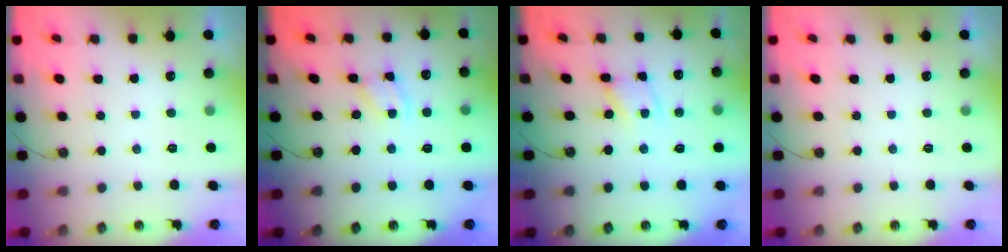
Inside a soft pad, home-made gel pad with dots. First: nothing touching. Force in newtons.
{"total": 2.5, "press": 2.5, "slide": 0.1}
{"total": 3.7, "press": 3.7, "slide": 0.2}
{"total": 0.0}